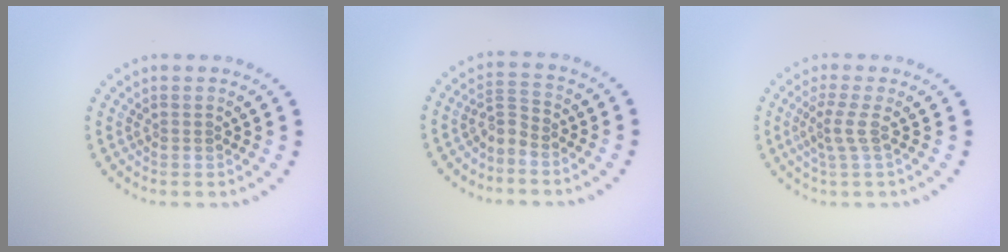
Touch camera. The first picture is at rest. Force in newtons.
{"total": 2.0, "press": 1.3, "slide": 1.5}
{"total": 2.0, "press": 1.4, "slide": 1.5}